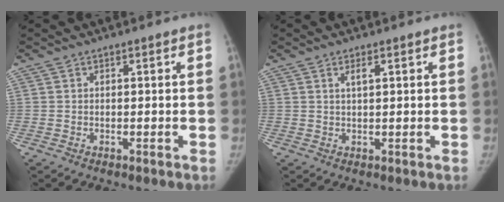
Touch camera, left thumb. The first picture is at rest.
{"total": 1.7, "force": [0.8, 0.4, 1.4], "torque": [-0.025, 0.000, 0.015]}